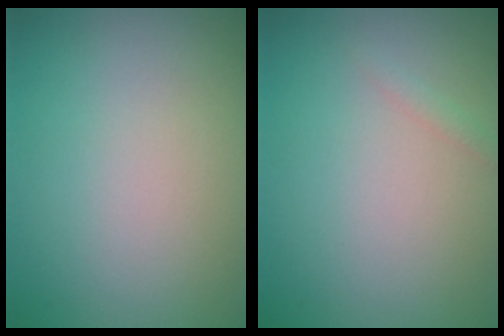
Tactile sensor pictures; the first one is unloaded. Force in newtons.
{"total": 0.5, "press": 0.5, "slide": 0.0}